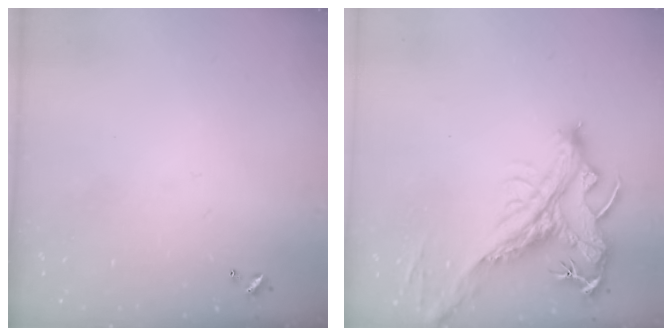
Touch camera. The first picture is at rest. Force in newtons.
{"total": 4.9, "press": 4.7, "slide": 1.6}